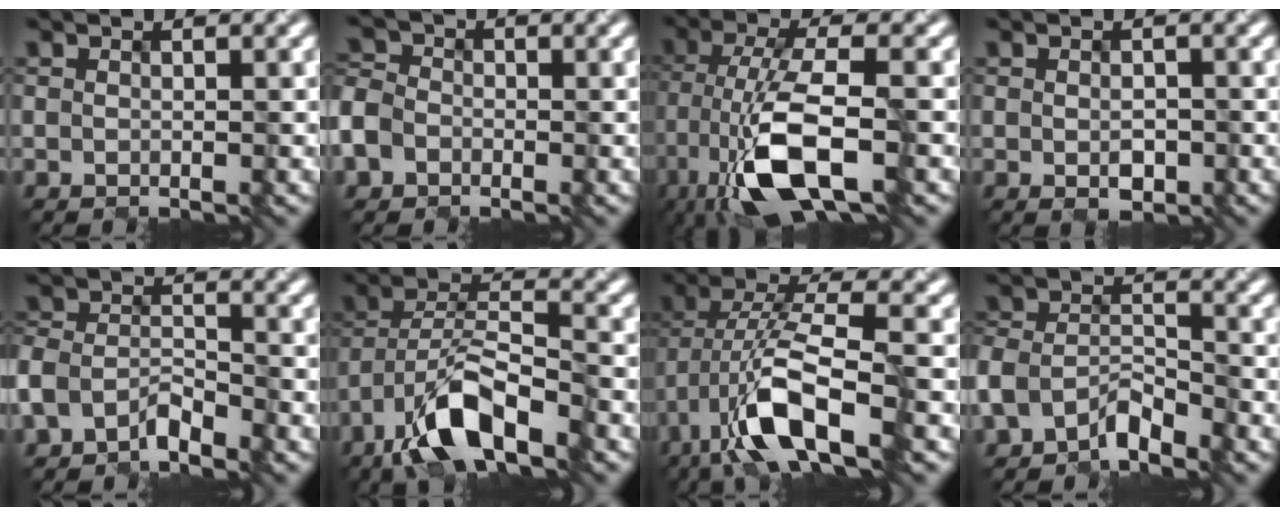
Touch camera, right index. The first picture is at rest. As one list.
[{"total": 4.7, "force": [-1.8, 3.8, 2.1], "torque": [-0.038, -0.001, -0.045]}, {"total": 8.7, "force": [-4.4, 2.5, 7.0], "torque": [-0.144, 0.001, -0.086]}, {"total": 1.6, "force": [-0.5, 1.0, 1.1], "torque": [-0.020, -0.004, -0.004]}, {"total": 3.7, "force": [-2.8, 1.9, 1.6], "torque": [-0.034, 0.003, -0.059]}, {"total": 8.4, "force": [-5.6, 2.8, 5.6], "torque": [-0.103, 0.007, -0.106]}, {"total": 8.6, "force": [-4.2, 2.6, 7.0], "torque": [-0.141, 0.009, -0.083]}, {"total": 4.4, "force": [-3.3, 2.2, 2.0], "torque": [-0.041, 0.002, -0.068]}]